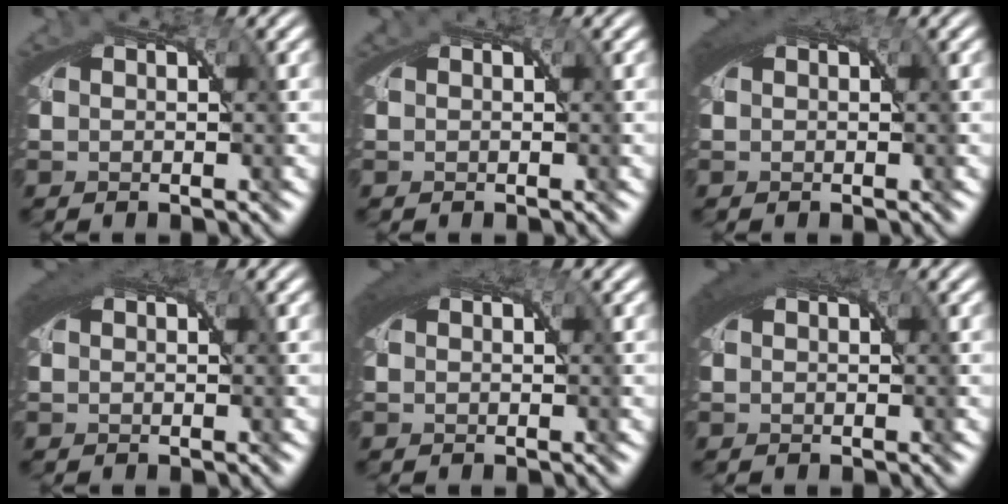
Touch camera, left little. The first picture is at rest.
{"total": 0.0}
{"total": 1.9, "force": [0.8, 0.9, 1.5], "torque": [-0.029, -0.001, 0.012]}
{"total": 1.9, "force": [0.7, 1.0, 1.5], "torque": [-0.028, -0.001, 0.012]}
{"total": 2.1, "force": [0.8, 1.0, 1.6], "torque": [-0.032, -0.001, 0.014]}
{"total": 2.3, "force": [0.9, 1.1, 1.8], "torque": [-0.036, -0.001, 0.016]}